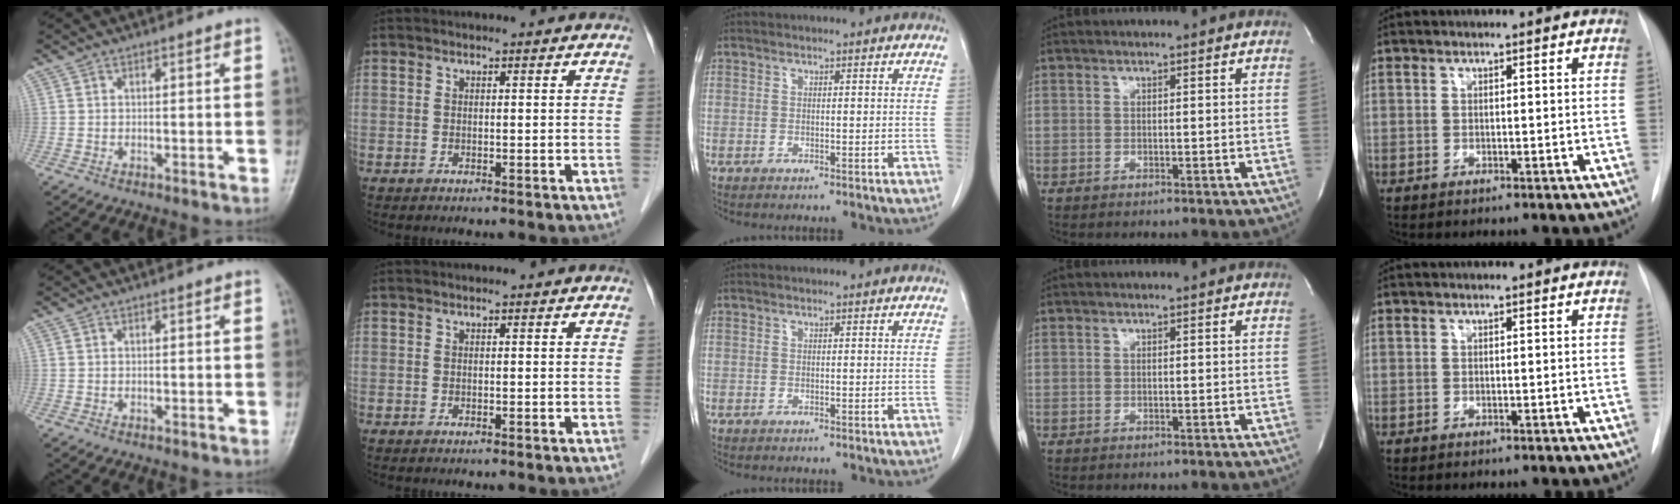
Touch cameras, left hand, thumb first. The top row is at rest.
{}